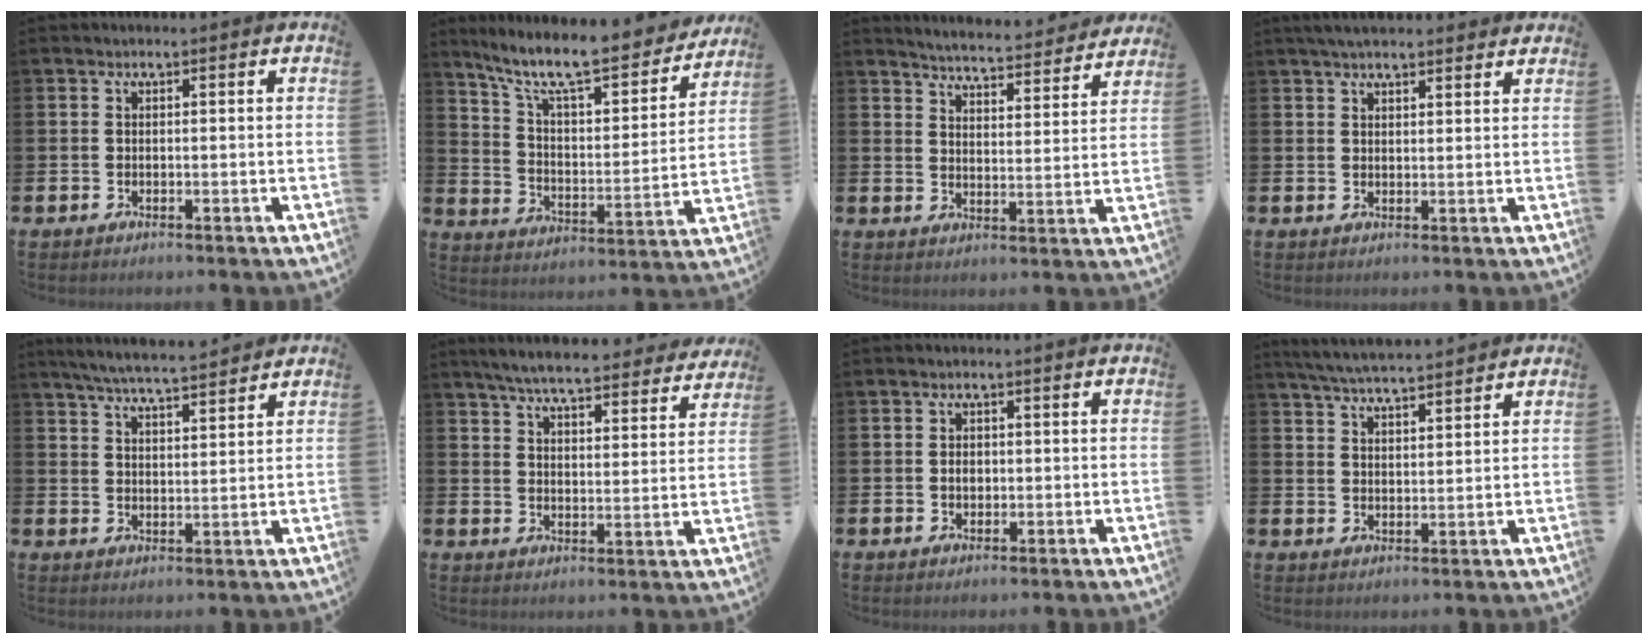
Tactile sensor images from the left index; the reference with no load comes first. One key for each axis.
{"total": 10.6, "fx": 9.2, "fy": 2.2, "fz": 4.9, "tx": -0.116, "ty": -0.065, "tz": 0.152}
{"total": 5.2, "fx": 5.2, "fy": 0.0, "fz": 0.5, "tx": -0.024, "ty": -0.045, "tz": 0.087}
{"total": 3.5, "fx": 3.2, "fy": 0.7, "fz": 1.2, "tx": -0.023, "ty": -0.006, "tz": 0.058}
{"total": 5.8, "fx": 5.7, "fy": 0.1, "fz": 1.4, "tx": -0.043, "ty": -0.028, "tz": 0.102}
{"total": 6.3, "fx": 6.0, "fy": 0.6, "fz": 1.9, "tx": -0.043, "ty": -0.043, "tz": 0.100}
{"total": 1.7, "fx": 0.0, "fy": 1.3, "fz": 1.2, "tx": -0.011, "ty": 0.003, "tz": -0.005}
{"total": 5.4, "fx": 5.3, "fy": 0.2, "fz": 1.1, "tx": -0.036, "ty": -0.025, "tz": 0.095}